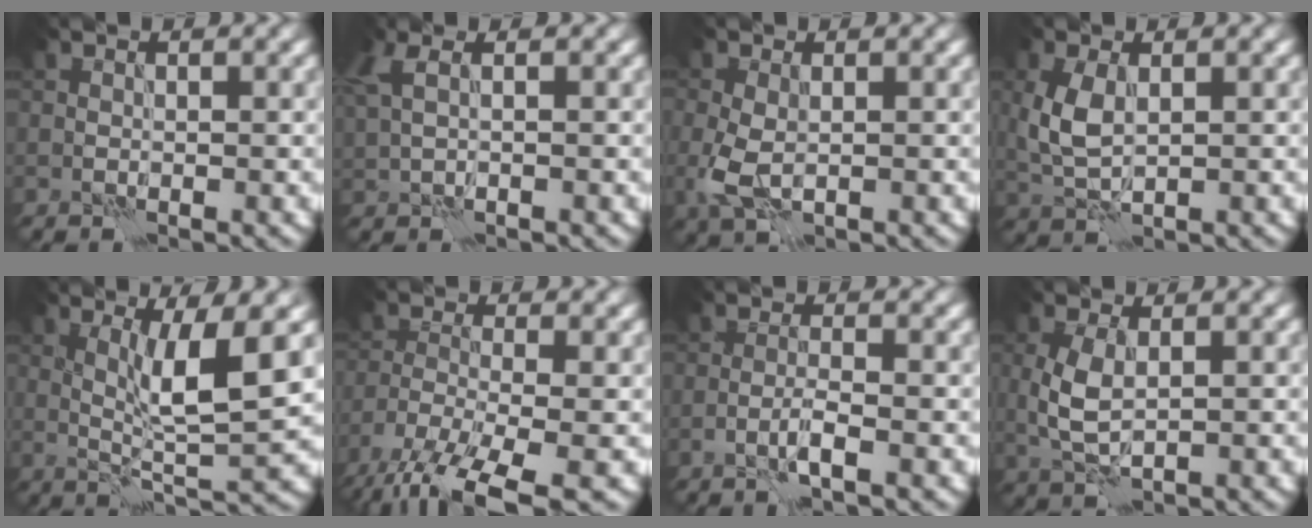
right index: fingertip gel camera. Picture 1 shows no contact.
{"total": 2.7, "force": [1.3, 1.1, 2.2], "torque": [-0.047, 0.013, 0.020]}
{"total": 3.5, "force": [-0.5, 2.2, 2.8], "torque": [-0.074, -0.010, -0.006]}
{"total": 4.0, "force": [0.5, 2.2, 3.3], "torque": [-0.083, 0.005, 0.015]}
{"total": 6.2, "force": [1.1, 0.7, 6.1], "torque": [-0.111, -0.006, 0.026]}
{"total": 9.3, "force": [-6.7, 2.5, 5.9], "torque": [-0.123, -0.018, -0.127]}
{"total": 1.9, "force": [-1.1, 0.0, 1.5], "torque": [-0.029, 0.008, -0.025]}
{"total": 3.7, "force": [0.3, 1.8, 3.2], "torque": [-0.077, 0.004, 0.008]}